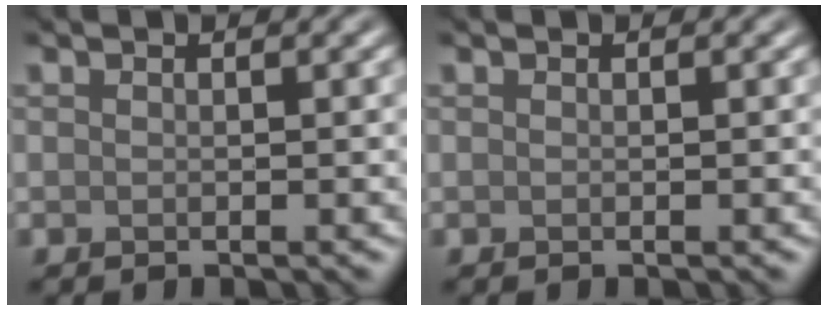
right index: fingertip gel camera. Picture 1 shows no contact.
{"total": 0.0}